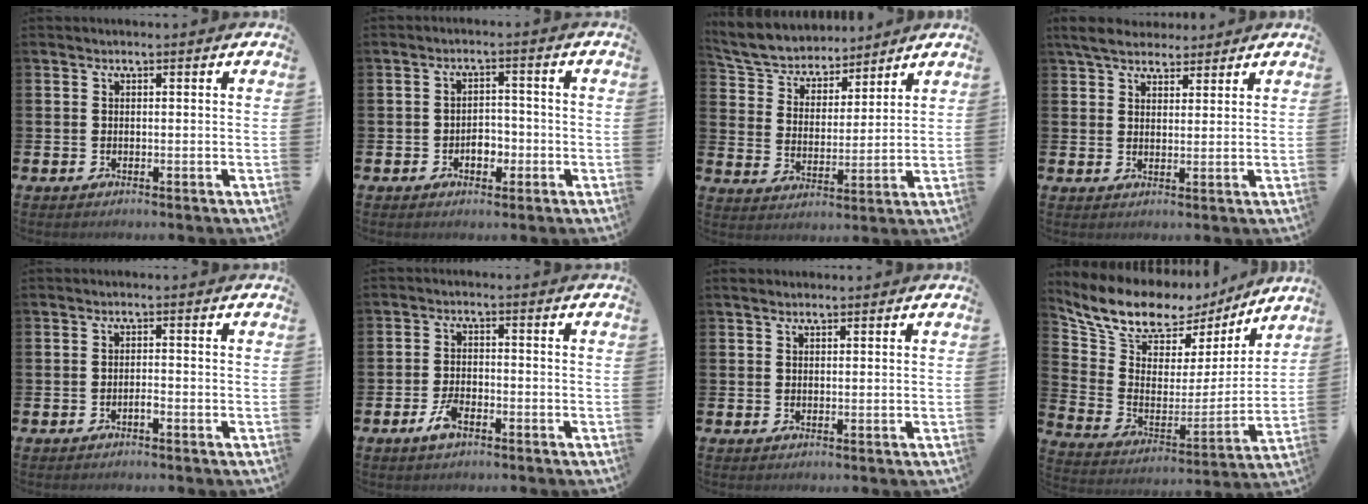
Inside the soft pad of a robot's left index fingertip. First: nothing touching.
{"total": 2.7, "force": [-1.4, 1.8, 1.5], "torque": [-0.017, -0.001, -0.031]}
{"total": 6.2, "force": [6.0, 1.8, 0.0], "torque": [-0.037, -0.048, 0.105]}
{"total": 5.4, "force": [4.9, 1.9, 1.4], "torque": [-0.039, -0.014, 0.090]}
{"total": 1.0, "force": [-0.8, 0.1, 0.5], "torque": [-0.013, -0.003, -0.014]}
{"total": 3.4, "force": [-1.8, 1.6, 2.5], "torque": [-0.054, 0.006, -0.033]}
{"total": 1.1, "force": [1.0, 0.4, 0.1], "torque": [0.009, -0.002, 0.016]}
{"total": 10.6, "force": [9.4, 4.3, 2.4], "torque": [-0.097, -0.063, 0.166]}